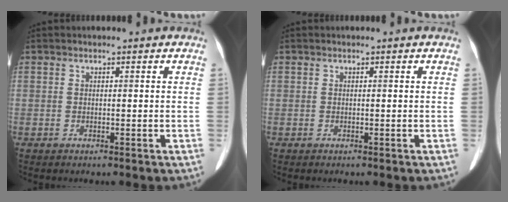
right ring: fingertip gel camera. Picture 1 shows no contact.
{"total": 0.0}